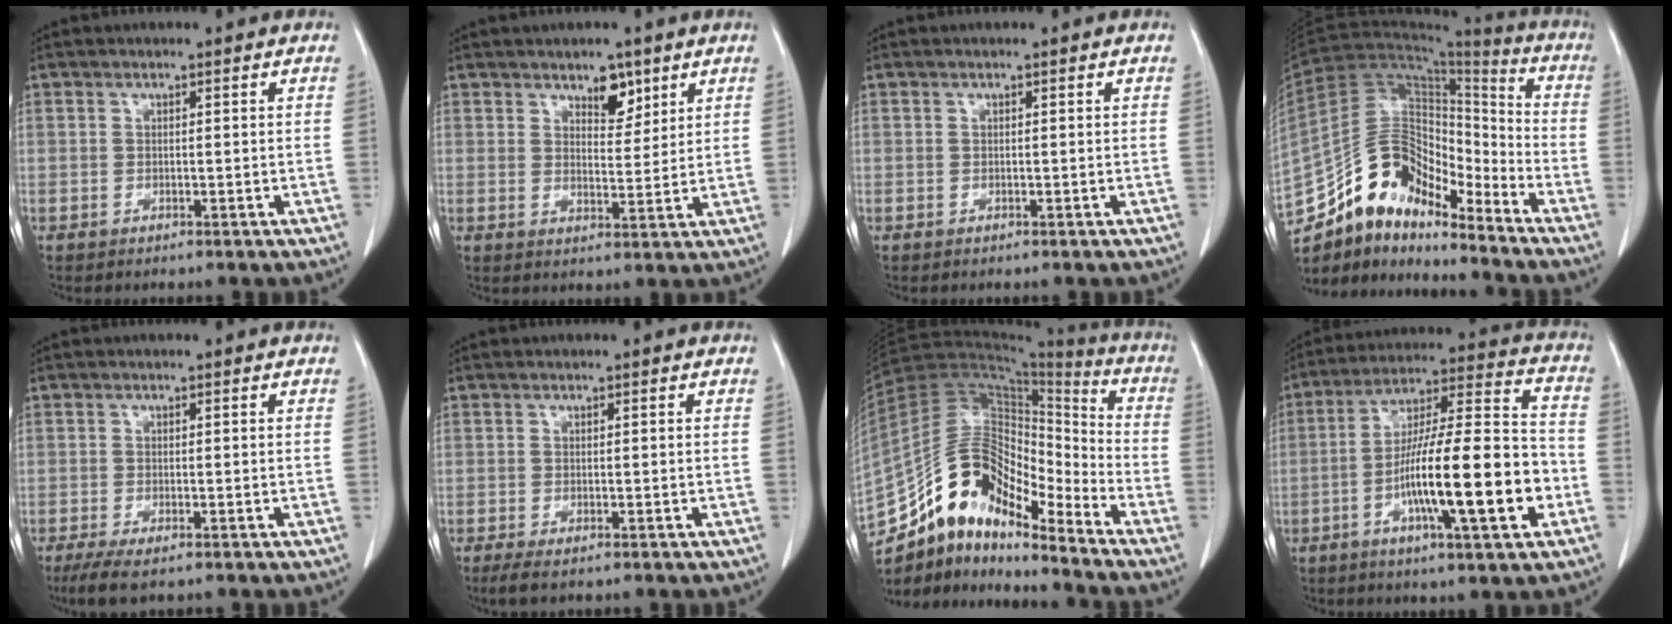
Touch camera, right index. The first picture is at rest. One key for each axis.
{"total": 4.3, "fx": 2.9, "fy": 2.1, "fz": 2.5, "tx": -0.032, "ty": -0.004, "tz": 0.047}
{"total": 0.0}
{"total": 15.2, "fx": -12.5, "fy": 5.5, "fz": 6.6, "tx": -0.110, "ty": 0.056, "tz": -0.227}
{"total": 4.5, "fx": -3.1, "fy": 0.9, "fz": 3.2, "tx": -0.057, "ty": -0.013, "tz": -0.049}
{"total": 2.8, "fx": -1.8, "fy": 0.5, "fz": 2.0, "tx": -0.033, "ty": -0.007, "tz": -0.030}
{"total": 16.2, "fx": -12.2, "fy": 5.4, "fz": 9.2, "tx": -0.162, "ty": 0.058, "tz": -0.217}
{"total": 18.7, "fx": -5.3, "fy": 1.9, "fz": 17.8, "tx": -0.302, "ty": 0.003, "tz": -0.082}